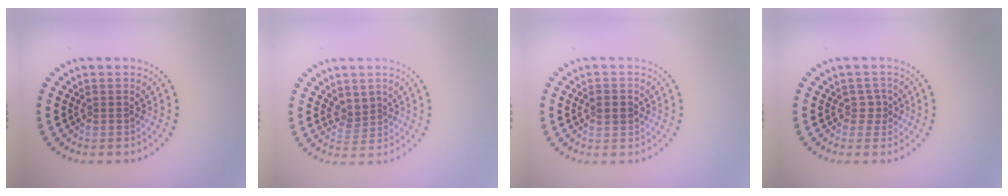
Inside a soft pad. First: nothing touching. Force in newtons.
{"total": 1.7, "press": 1.1, "slide": 1.2}
{"total": 2.0, "press": 2.0, "slide": 0.1}
{"total": 1.1, "press": 0.9, "slide": 0.7}